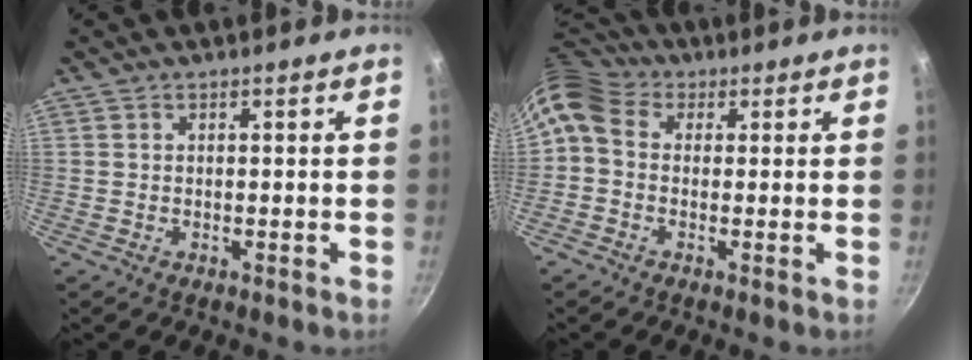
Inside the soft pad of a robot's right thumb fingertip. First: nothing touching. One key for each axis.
{"total": 7.3, "fx": 1.0, "fy": 5.6, "fz": 4.5, "tx": -0.082, "ty": 0.022, "tz": 0.000}